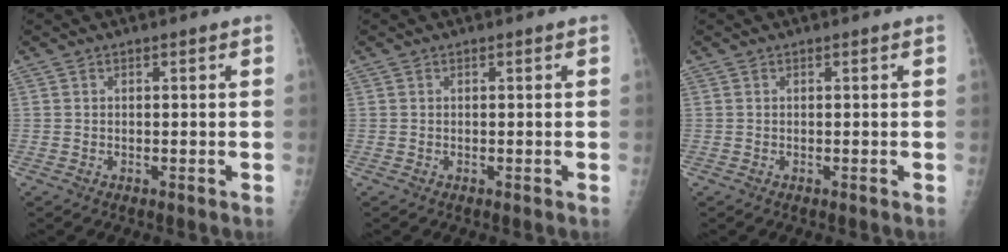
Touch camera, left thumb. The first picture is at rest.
{"total": 0.0}
{"total": 0.0}